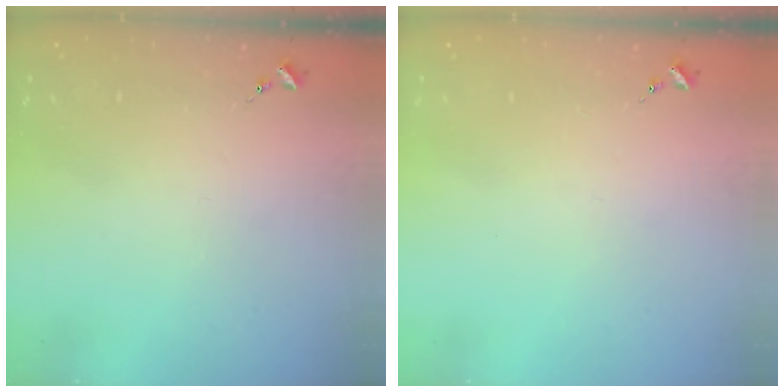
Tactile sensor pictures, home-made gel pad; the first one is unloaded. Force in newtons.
{"total": 0.0}